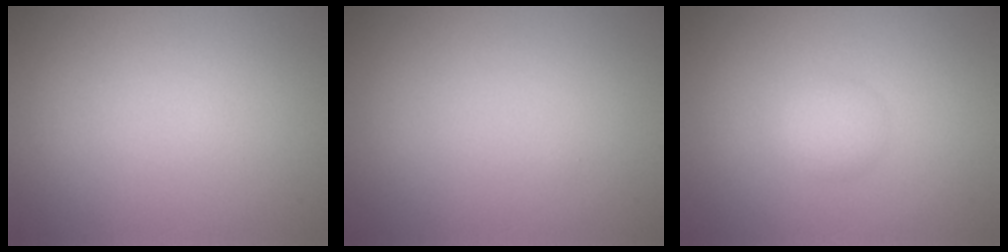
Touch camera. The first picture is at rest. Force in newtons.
{"total": 0.0}
{"total": 1.5, "press": 1.5, "slide": 0.1}